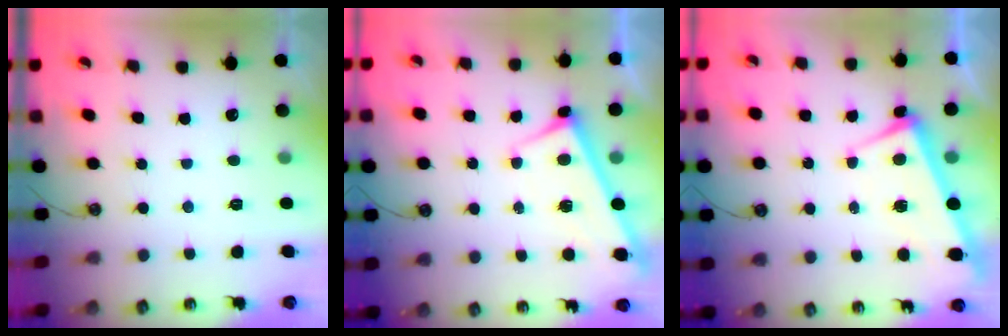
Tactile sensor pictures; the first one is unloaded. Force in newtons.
{"total": 2.9, "press": 2.9, "slide": 0.2}
{"total": 4.1, "press": 4.1, "slide": 0.5}